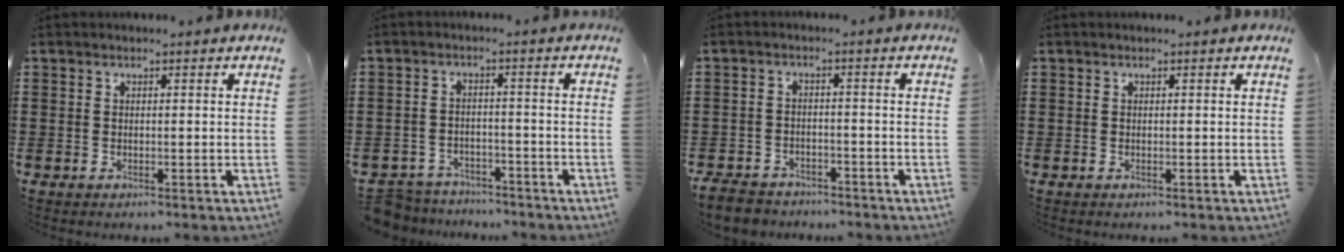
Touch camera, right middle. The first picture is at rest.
{"total": 4.8, "force": [-4.7, 1.0, -0.1], "torque": [-0.006, 0.010, -0.101]}
{"total": 4.1, "force": [-3.9, 1.1, 0.5], "torque": [-0.024, 0.002, -0.085]}
{"total": 0.0}